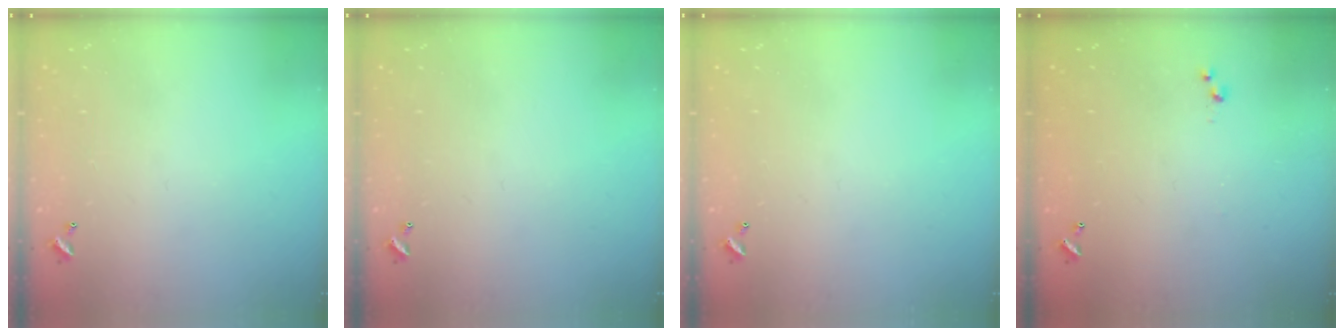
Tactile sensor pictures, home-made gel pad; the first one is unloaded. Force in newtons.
{"total": 0.0}
{"total": 0.0}
{"total": 3.0, "press": 3.0, "slide": 0.4}